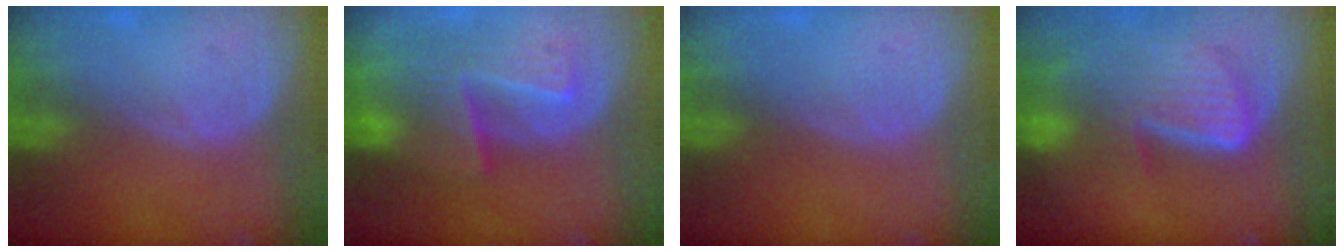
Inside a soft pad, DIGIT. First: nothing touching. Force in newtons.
{"total": 9.6, "press": 8.4, "slide": 4.7}
{"total": 0.0}
{"total": 9.3, "press": 8.0, "slide": 4.6}